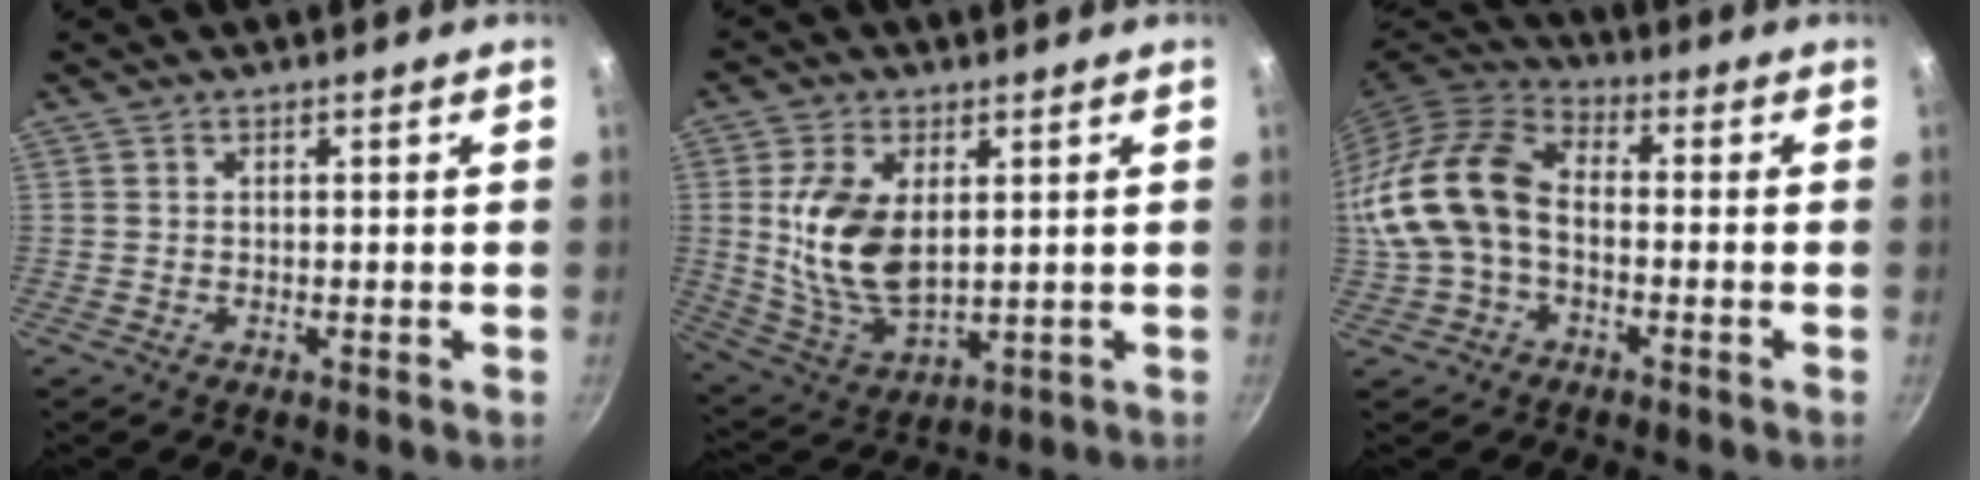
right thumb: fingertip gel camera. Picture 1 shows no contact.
{"total": 13.4, "force": [2.2, 7.8, 10.6], "torque": [-0.194, -0.020, 0.052]}
{"total": 16.8, "force": [-1.4, 11.4, 12.2], "torque": [-0.243, 0.045, -0.038]}